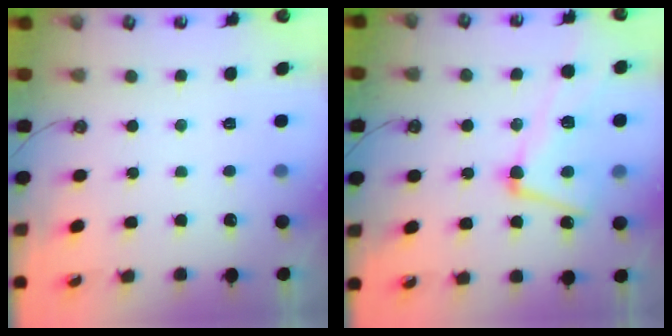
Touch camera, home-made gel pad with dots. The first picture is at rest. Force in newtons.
{"total": 7.3, "press": 7.1, "slide": 1.4}